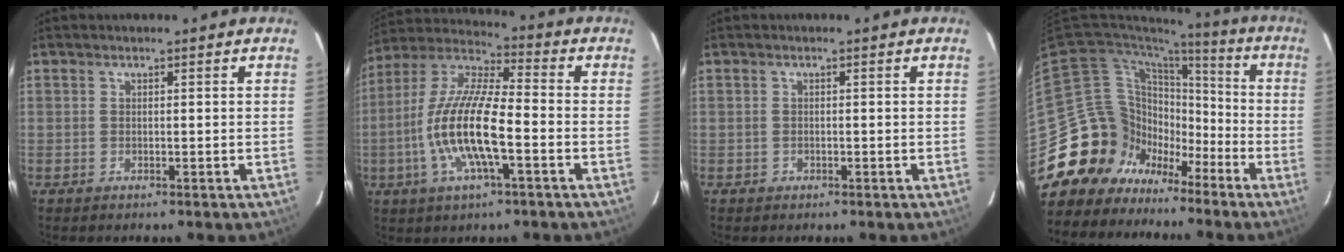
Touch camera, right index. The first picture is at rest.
{"total": 15.7, "force": [-4.3, 3.9, 14.6], "torque": [-0.292, -0.005, -0.090]}
{"total": 0.7, "force": [-0.4, 0.6, 0.0], "torque": [0.003, 0.003, -0.005]}
{"total": 17.5, "force": [-9.7, 14.1, 3.7], "torque": [-0.108, 0.048, -0.160]}